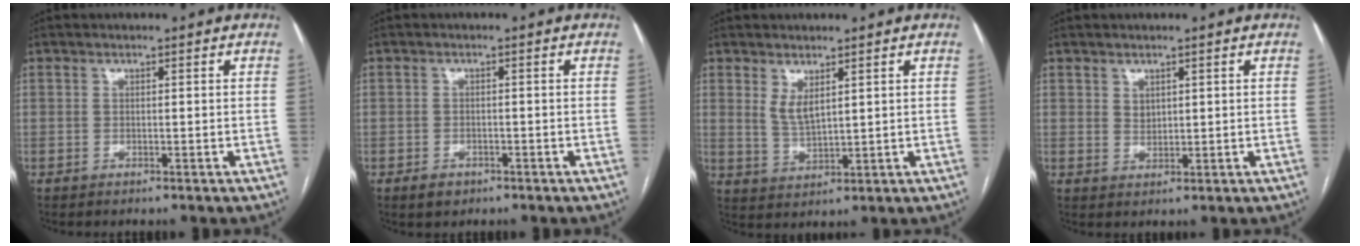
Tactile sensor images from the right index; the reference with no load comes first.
{"total": 2.4, "force": [-1.4, 1.6, 1.1], "torque": [-0.018, 0.001, -0.013]}
{"total": 3.6, "force": [1.9, 1.2, 2.8], "torque": [-0.059, -0.010, 0.047]}
{"total": 1.7, "force": [0.9, 1.2, 0.8], "torque": [-0.013, -0.005, 0.022]}